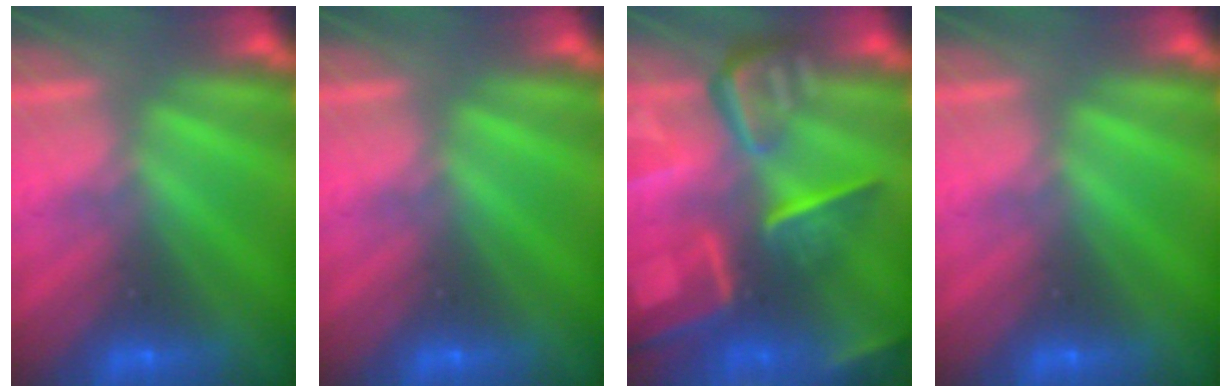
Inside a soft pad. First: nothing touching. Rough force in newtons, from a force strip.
{"total": 0.0}
{"total": 8.3}
{"total": 0.0}